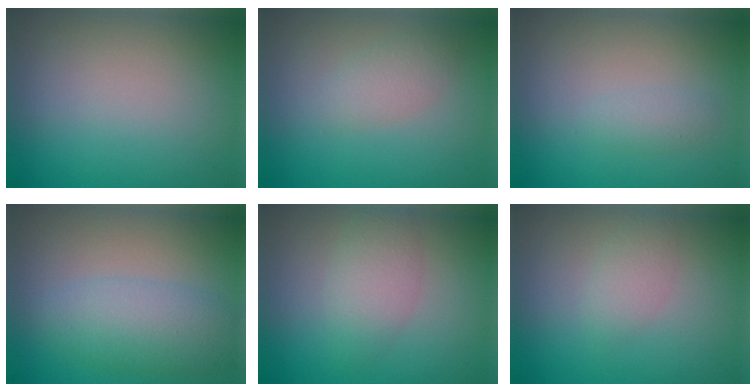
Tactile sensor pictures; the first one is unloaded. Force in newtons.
{"total": 1.9, "press": 1.9, "slide": 0.0}
{"total": 1.1, "press": 1.0, "slide": 0.1}
{"total": 4.5, "press": 4.5, "slide": 0.2}
{"total": 3.0, "press": 3.0, "slide": 0.2}
{"total": 1.6, "press": 1.6, "slide": 0.1}